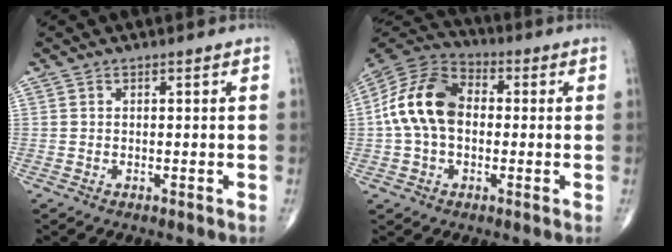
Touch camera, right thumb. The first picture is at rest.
{"total": 14.0, "force": [0.2, 9.6, 10.2], "torque": [-0.190, 0.035, -0.008]}